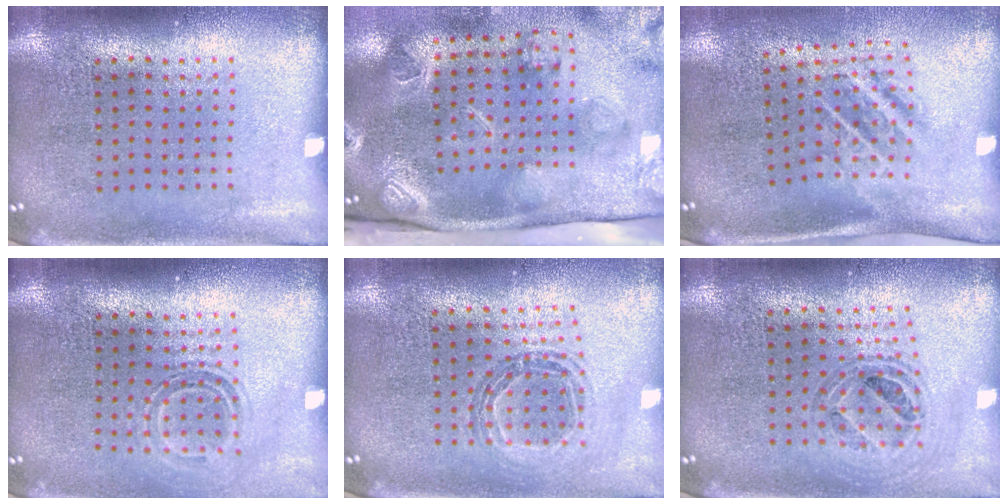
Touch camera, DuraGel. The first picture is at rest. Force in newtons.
{"total": 4.4, "press": 3.2, "slide": 3.1}
{"total": 1.8, "press": 1.1, "slide": 1.4}
{"total": 1.5, "press": 1.0, "slide": 1.1}
{"total": 0.9, "press": 0.9, "slide": 0.1}
{"total": 0.8, "press": 0.8, "slide": 0.1}